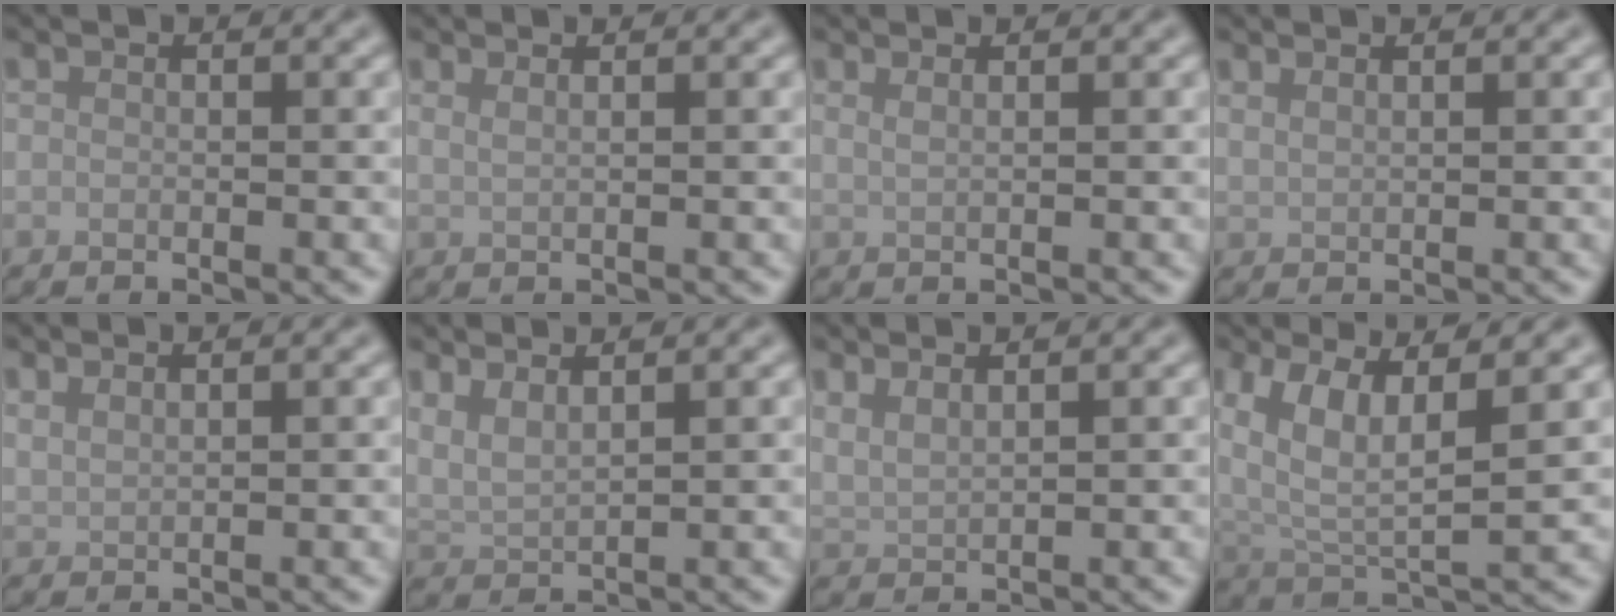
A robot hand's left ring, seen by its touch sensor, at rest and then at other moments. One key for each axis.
{"total": 1.5, "fx": 1.0, "fy": 0.6, "fz": 0.8, "tx": -0.006, "ty": -0.003, "tz": 0.009}
{"total": 1.3, "fx": 0.8, "fy": 0.6, "fz": 0.8, "tx": -0.008, "ty": -0.003, "tz": 0.010}
{"total": 1.0, "fx": 0.9, "fy": 0.2, "fz": 0.3, "tx": -0.009, "ty": 0.000, "tz": 0.020}
{"total": 1.3, "fx": 1.2, "fy": 0.2, "fz": 0.4, "tx": -0.012, "ty": 0.001, "tz": 0.026}
{"total": 2.9, "fx": 2.1, "fy": 0.7, "fz": 1.8, "tx": -0.041, "ty": 0.005, "tz": 0.044}
{"total": 2.2, "fx": 1.7, "fy": 0.6, "fz": 1.2, "tx": -0.023, "ty": 0.005, "tz": 0.035}
{"total": 8.0, "fx": 3.7, "fy": 2.9, "fz": 6.5, "tx": -0.135, "ty": 0.000, "tz": 0.070}